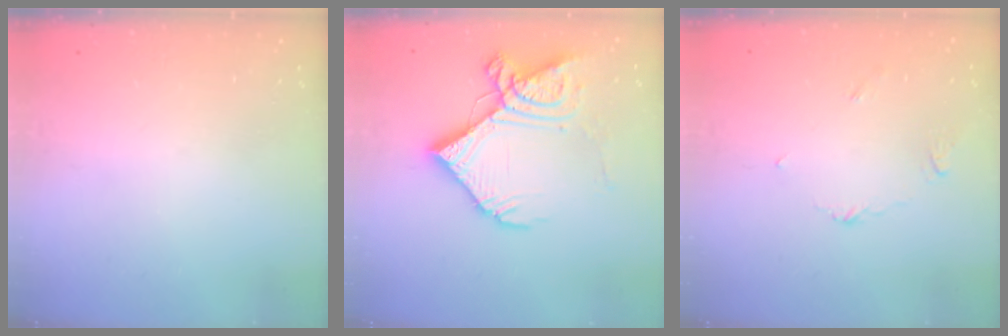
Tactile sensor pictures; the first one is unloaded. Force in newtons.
{"total": 17.2, "press": 17.0, "slide": 2.2}
{"total": 2.9, "press": 2.9, "slide": 0.3}